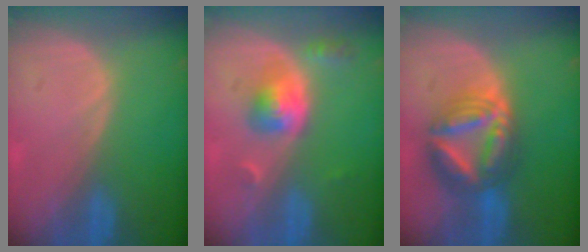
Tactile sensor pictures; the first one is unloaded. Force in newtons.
{"total": 5.2, "press": 4.8, "slide": 2.0}
{"total": 9.0, "press": 8.9, "slide": 0.9}